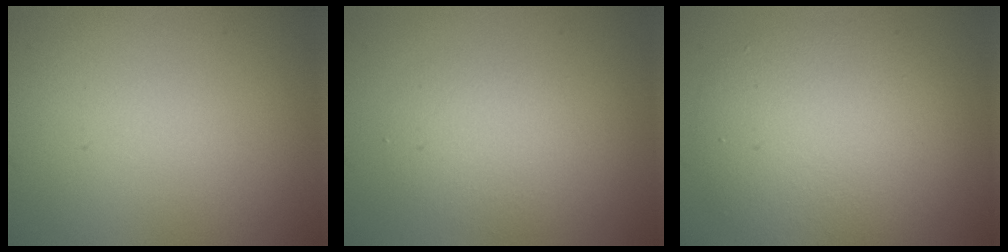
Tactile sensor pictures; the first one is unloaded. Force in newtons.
{"total": 2.7, "press": 2.7, "slide": 0.2}
{"total": 6.7, "press": 6.7, "slide": 0.4}